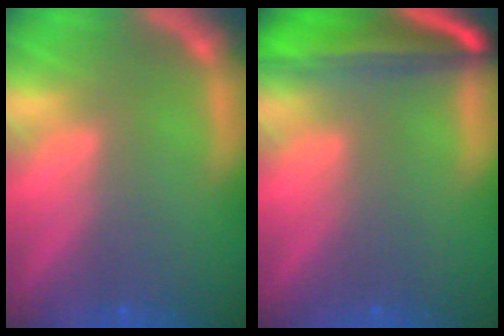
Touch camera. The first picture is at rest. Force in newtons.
{"total": 8.6}